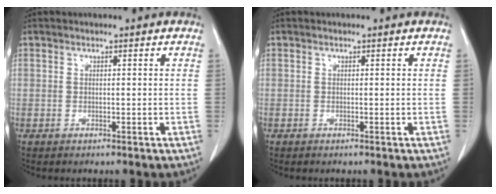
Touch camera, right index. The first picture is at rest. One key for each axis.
{"total": 0.0}